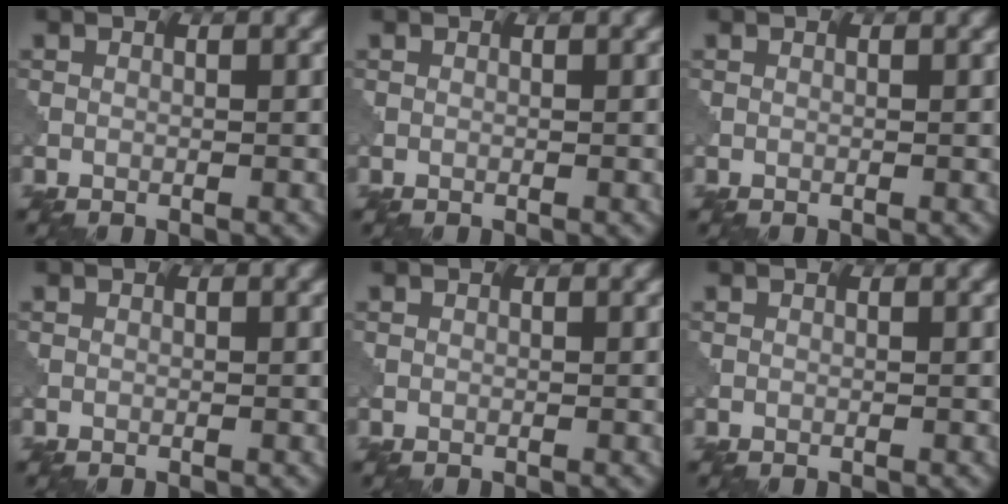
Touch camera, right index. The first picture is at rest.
{"total": 0.0}
{"total": 0.0}
{"total": 0.0}
{"total": 0.0}
{"total": 0.0}